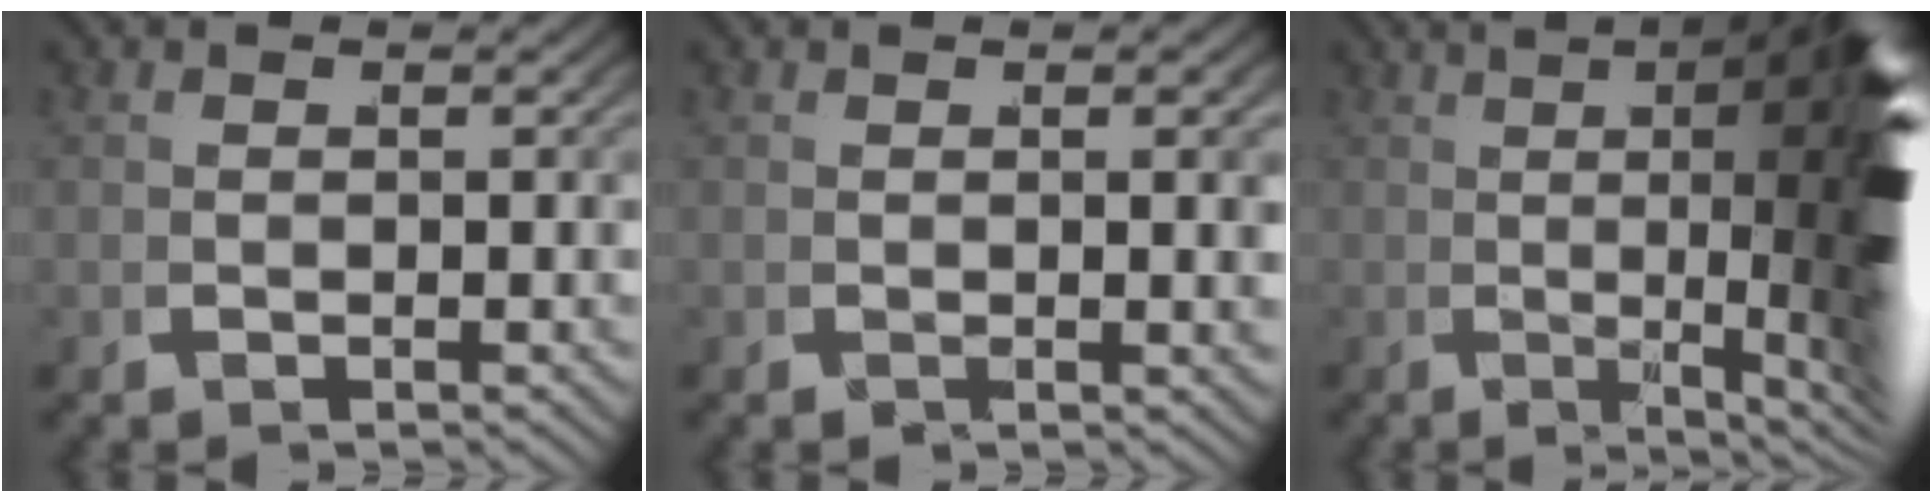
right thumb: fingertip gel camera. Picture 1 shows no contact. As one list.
[{"total": 2.0, "force": [0.4, 0.5, 1.9], "torque": [-0.038, 0.003, 0.008]}, {"total": 21.4, "force": [1.7, 7.0, 20.2], "torque": [-0.255, -0.004, 0.022]}]